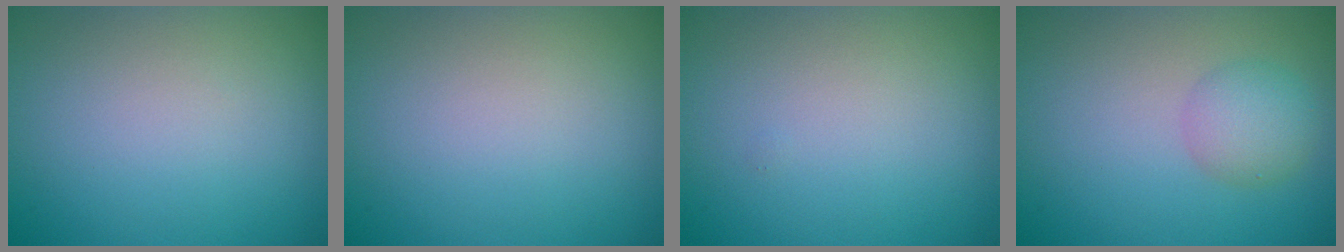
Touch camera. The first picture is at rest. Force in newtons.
{"total": 0.0}
{"total": 0.0}
{"total": 2.8, "press": 2.8, "slide": 0.1}